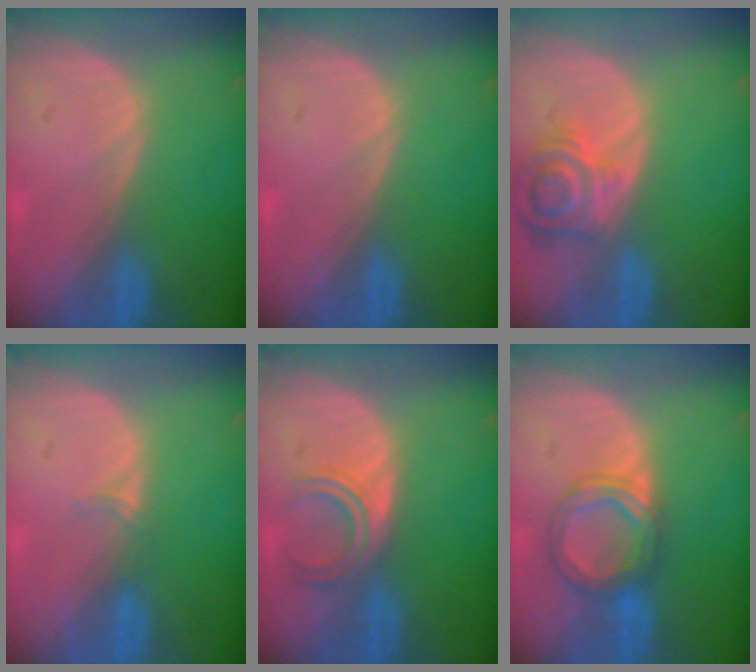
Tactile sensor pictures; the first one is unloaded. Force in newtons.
{"total": 0.0}
{"total": 7.2, "press": 6.5, "slide": 3.0}
{"total": 1.3, "press": 1.0, "slide": 0.9}
{"total": 4.5, "press": 4.1, "slide": 1.9}
{"total": 5.7, "press": 5.7, "slide": 0.3}